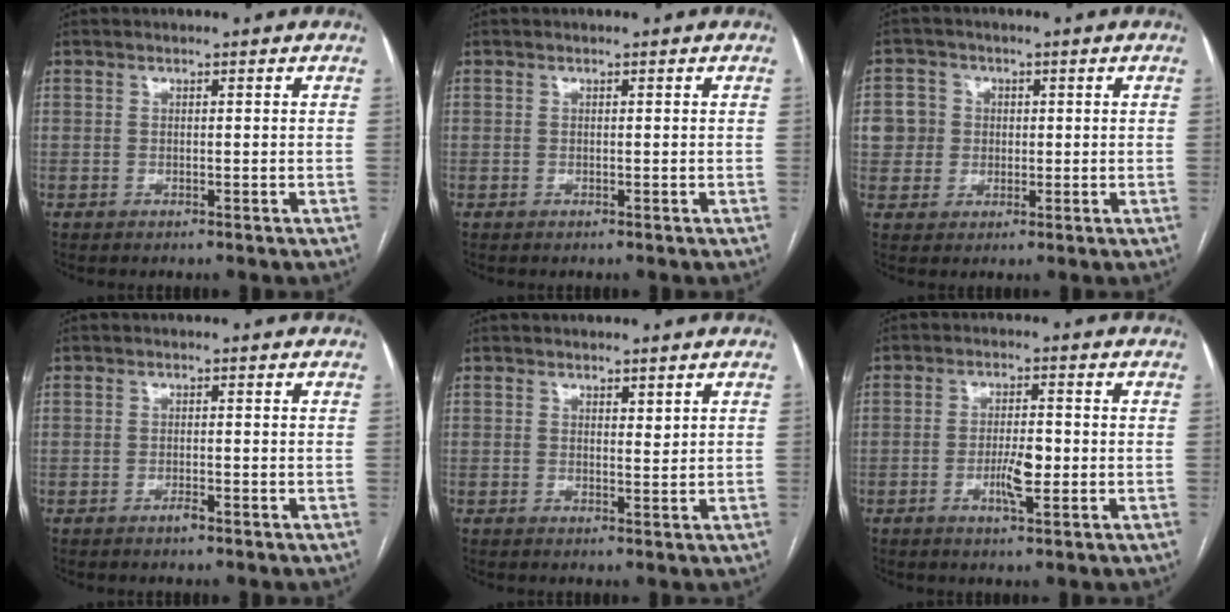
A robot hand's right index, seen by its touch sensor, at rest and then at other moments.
{"total": 0.0}
{"total": 5.9, "force": [0.7, 5.8, 0.8], "torque": [-0.014, 0.021, 0.016]}
{"total": 1.2, "force": [-0.9, 0.3, 0.8], "torque": [-0.014, 0.001, -0.013]}
{"total": 1.2, "force": [0.8, 0.4, 0.7], "torque": [-0.008, -0.006, 0.013]}
{"total": 4.8, "force": [-1.3, 1.1, 4.5], "torque": [-0.081, 0.000, -0.020]}